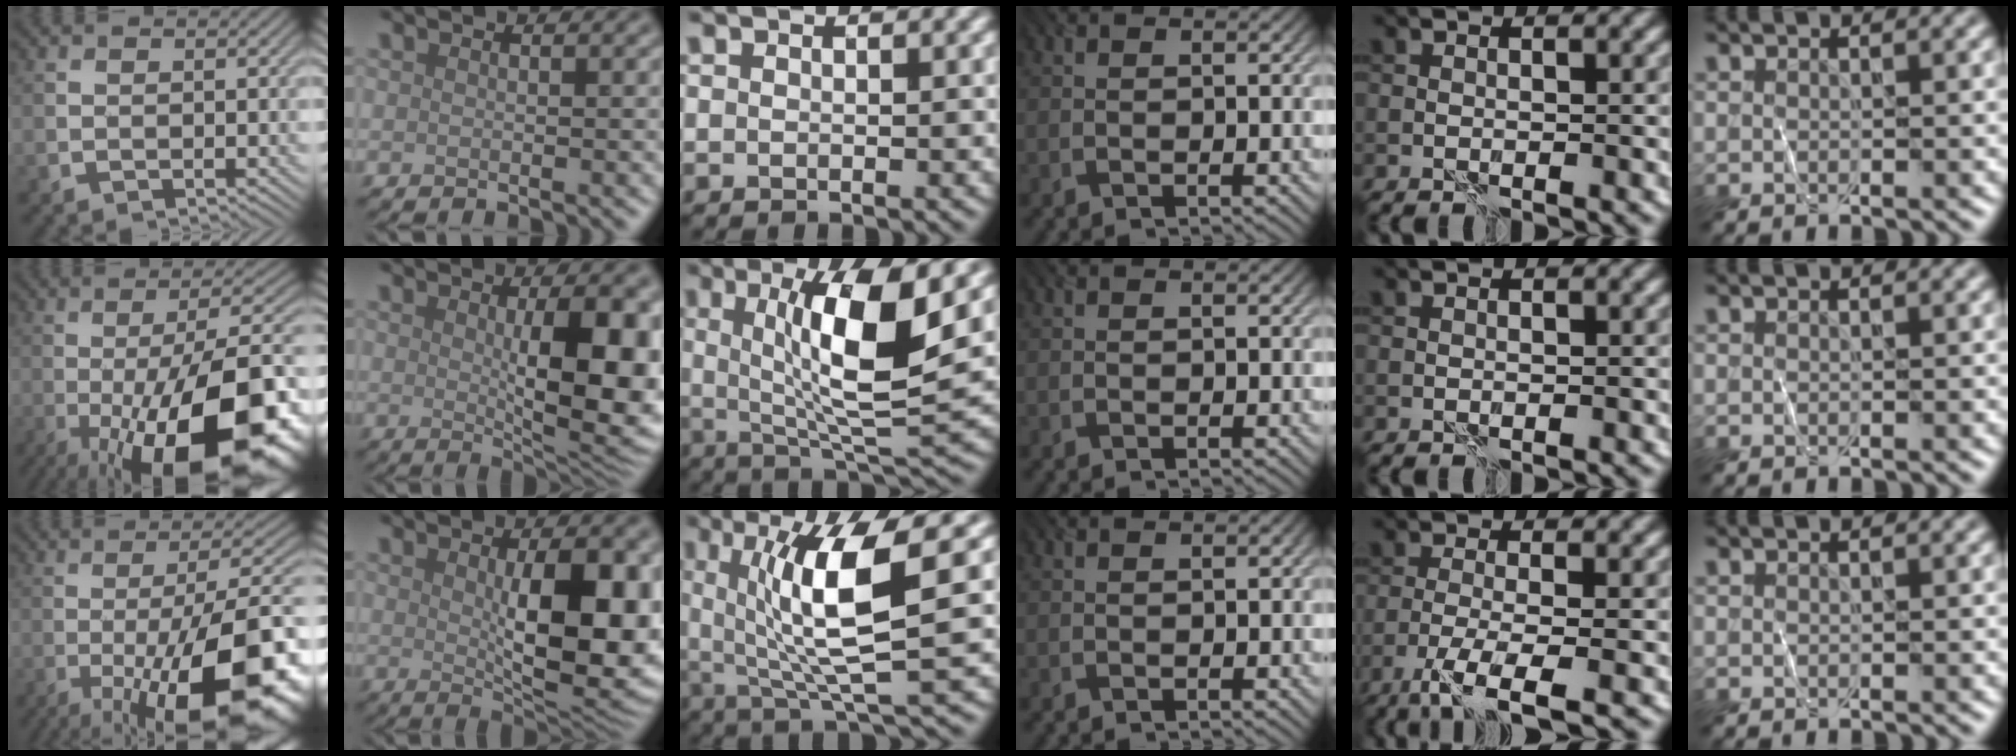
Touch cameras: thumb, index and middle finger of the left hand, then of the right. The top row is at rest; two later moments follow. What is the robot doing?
{"motion": "wrap", "object": "ribbon"}